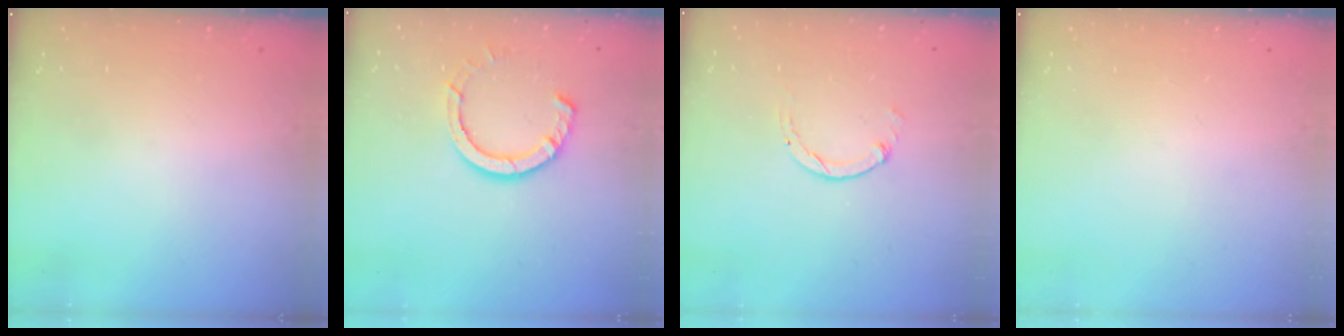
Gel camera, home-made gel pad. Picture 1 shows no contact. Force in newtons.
{"total": 8.5, "press": 8.4, "slide": 1.0}
{"total": 0.0}
{"total": 0.0}